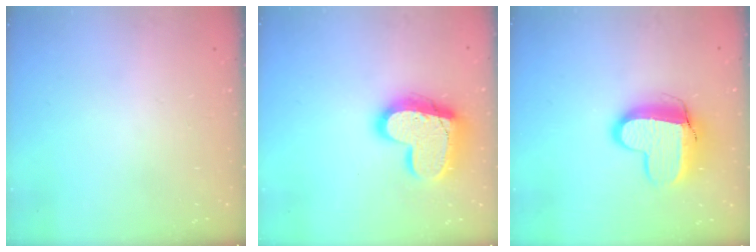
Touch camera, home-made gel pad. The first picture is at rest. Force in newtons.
{"total": 19.1, "press": 19.0, "slide": 1.8}
{"total": 12.7, "press": 12.6, "slide": 1.1}